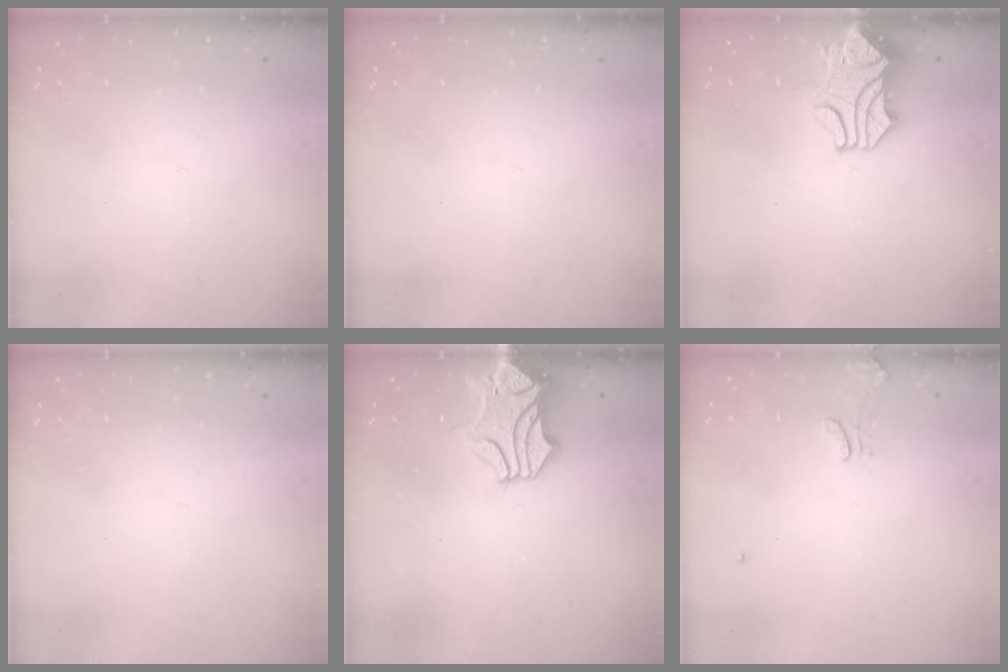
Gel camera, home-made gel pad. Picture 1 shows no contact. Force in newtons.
{"total": 0.0}
{"total": 2.0, "press": 1.7, "slide": 1.1}
{"total": 0.0}
{"total": 2.2, "press": 1.7, "slide": 1.4}
{"total": 1.3, "press": 1.2, "slide": 0.5}